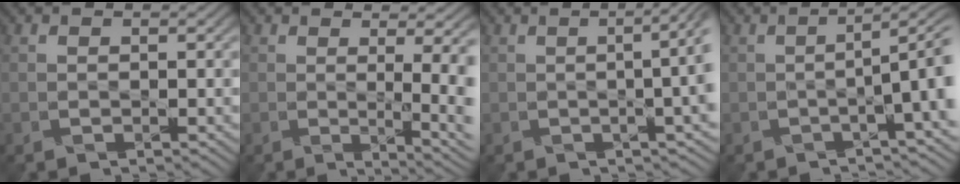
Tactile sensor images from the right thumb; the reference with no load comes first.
{"total": 6.1, "force": [-0.2, 1.6, 5.9], "torque": [-0.065, 0.003, 0.002]}
{"total": 6.9, "force": [0.3, 1.6, 6.7], "torque": [-0.081, 0.014, -0.001]}
{"total": 5.2, "force": [-1.3, 0.1, 5.1], "torque": [-0.074, 0.009, -0.024]}